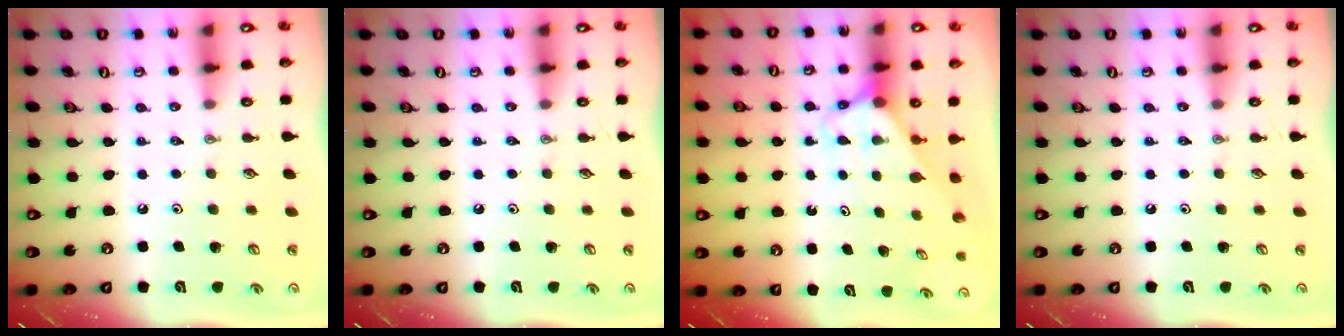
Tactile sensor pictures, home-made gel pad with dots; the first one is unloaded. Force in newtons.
{"total": 0.0}
{"total": 2.6, "press": 2.6, "slide": 0.1}
{"total": 0.0}